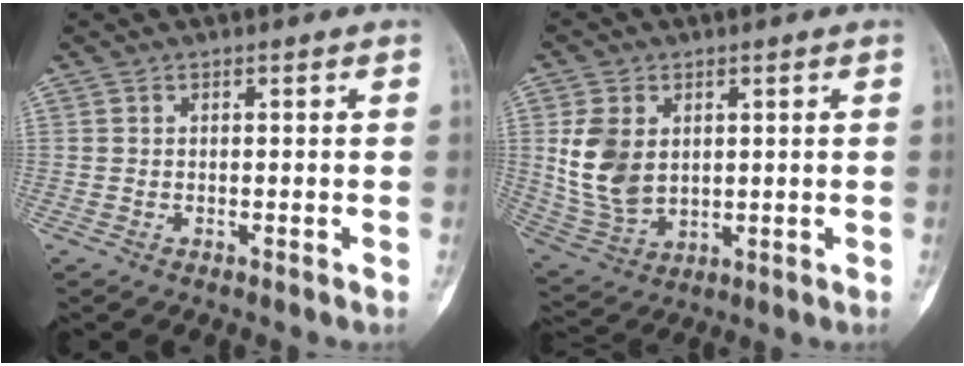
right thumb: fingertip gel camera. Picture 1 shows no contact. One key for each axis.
{"total": 10.7, "fx": 2.0, "fy": 7.5, "fz": 7.3, "tx": -0.134, "ty": -0.010, "tz": 0.057}